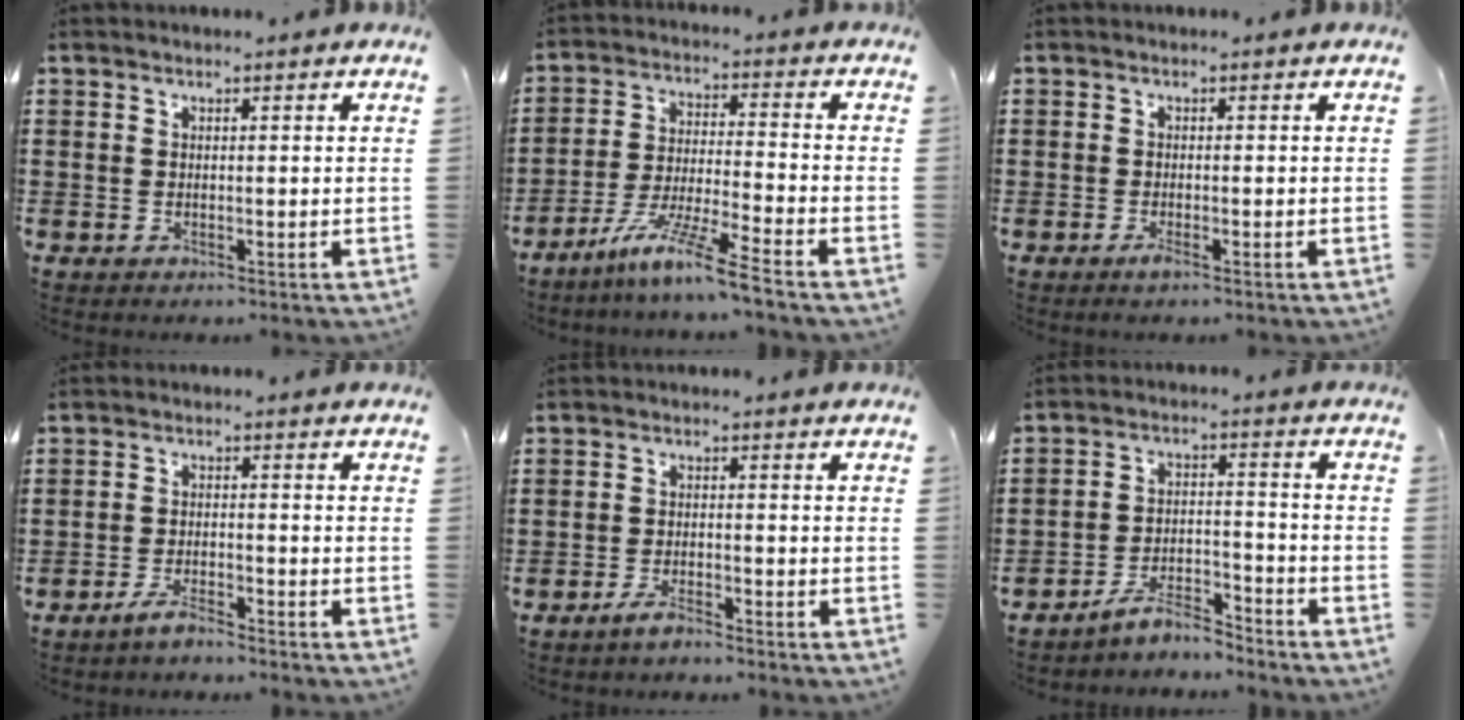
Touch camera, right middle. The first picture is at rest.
{"total": 9.1, "force": [-7.5, -0.7, 5.2], "torque": [-0.106, -0.011, -0.148]}
{"total": 1.4, "force": [-0.6, 0.2, 1.2], "torque": [-0.023, -0.006, -0.008]}
{"total": 2.9, "force": [-2.5, 0.3, 1.4], "torque": [-0.030, 0.004, -0.049]}
{"total": 2.4, "force": [-2.0, 0.3, 1.3], "torque": [-0.030, 0.002, -0.040]}
{"total": 6.4, "force": [-6.0, 1.1, 2.0], "torque": [-0.042, 0.005, -0.117]}